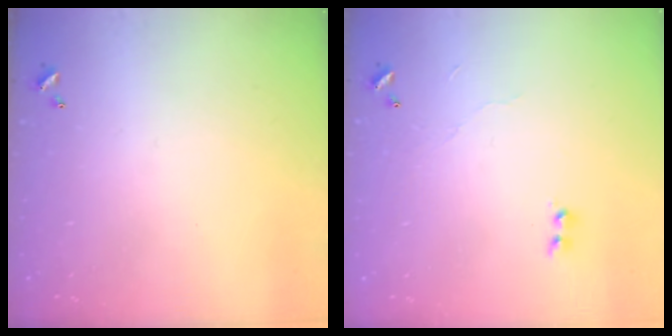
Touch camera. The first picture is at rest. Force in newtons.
{"total": 5.4, "press": 5.4, "slide": 0.3}